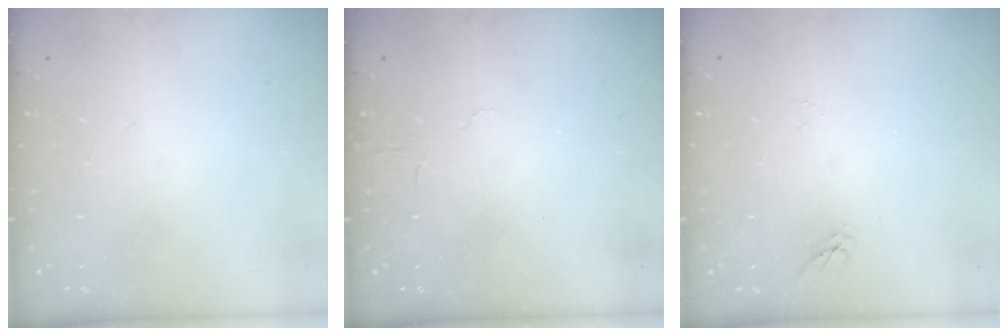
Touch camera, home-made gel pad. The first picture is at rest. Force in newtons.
{"total": 3.5, "press": 3.5, "slide": 0.3}
{"total": 4.7, "press": 4.6, "slide": 0.4}